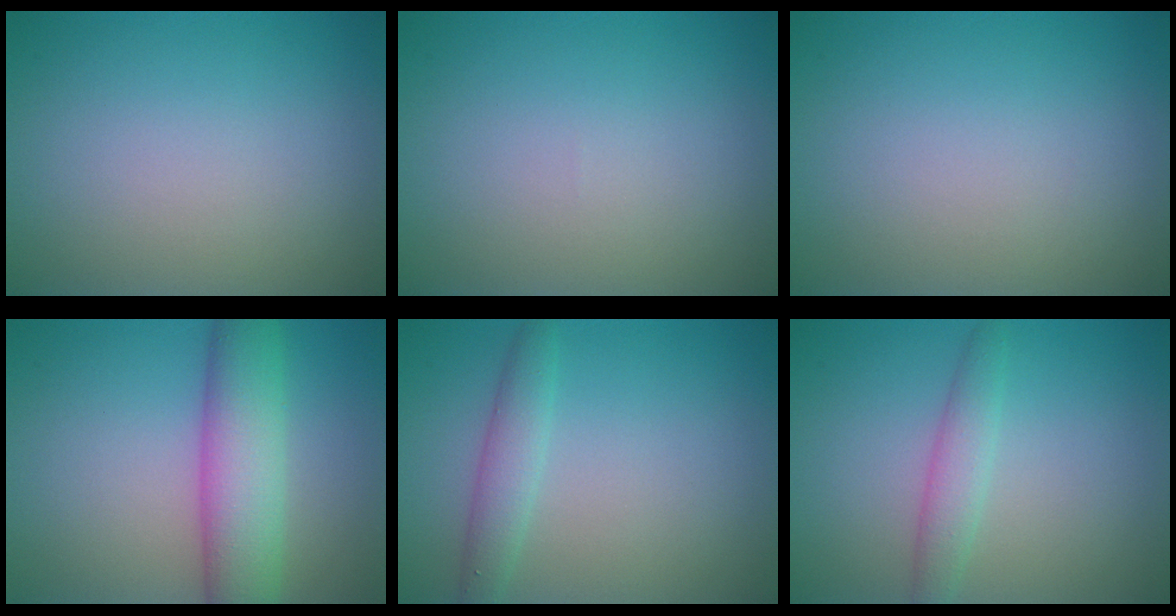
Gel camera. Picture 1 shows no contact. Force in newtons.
{"total": 0.0}
{"total": 0.0}
{"total": 6.8, "press": 6.8, "slide": 0.2}
{"total": 2.4, "press": 2.4, "slide": 0.1}
{"total": 2.3, "press": 2.3, "slide": 0.1}